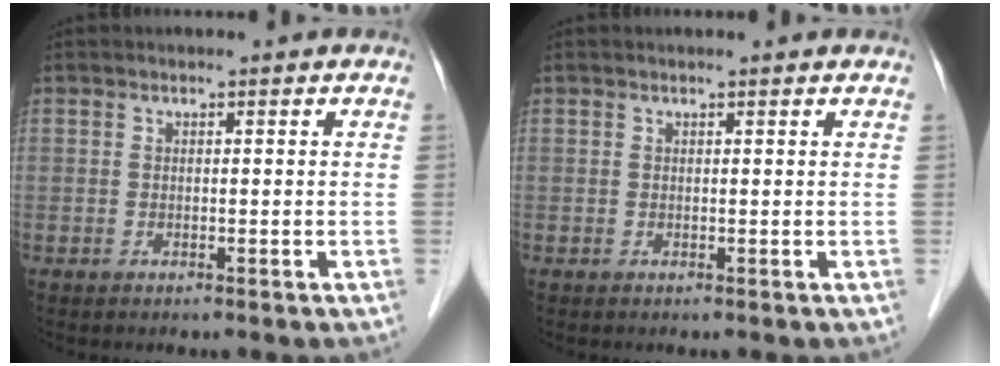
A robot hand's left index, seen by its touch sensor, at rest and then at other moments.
{"total": 1.0, "force": [1.0, 0.0, 0.2], "torque": [-0.013, 0.005, 0.011]}